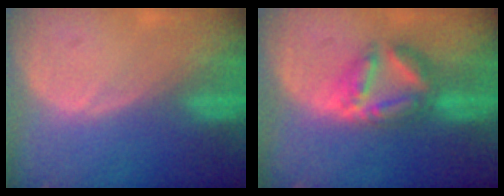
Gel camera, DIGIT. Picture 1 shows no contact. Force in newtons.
{"total": 6.4, "press": 6.4, "slide": 0.3}